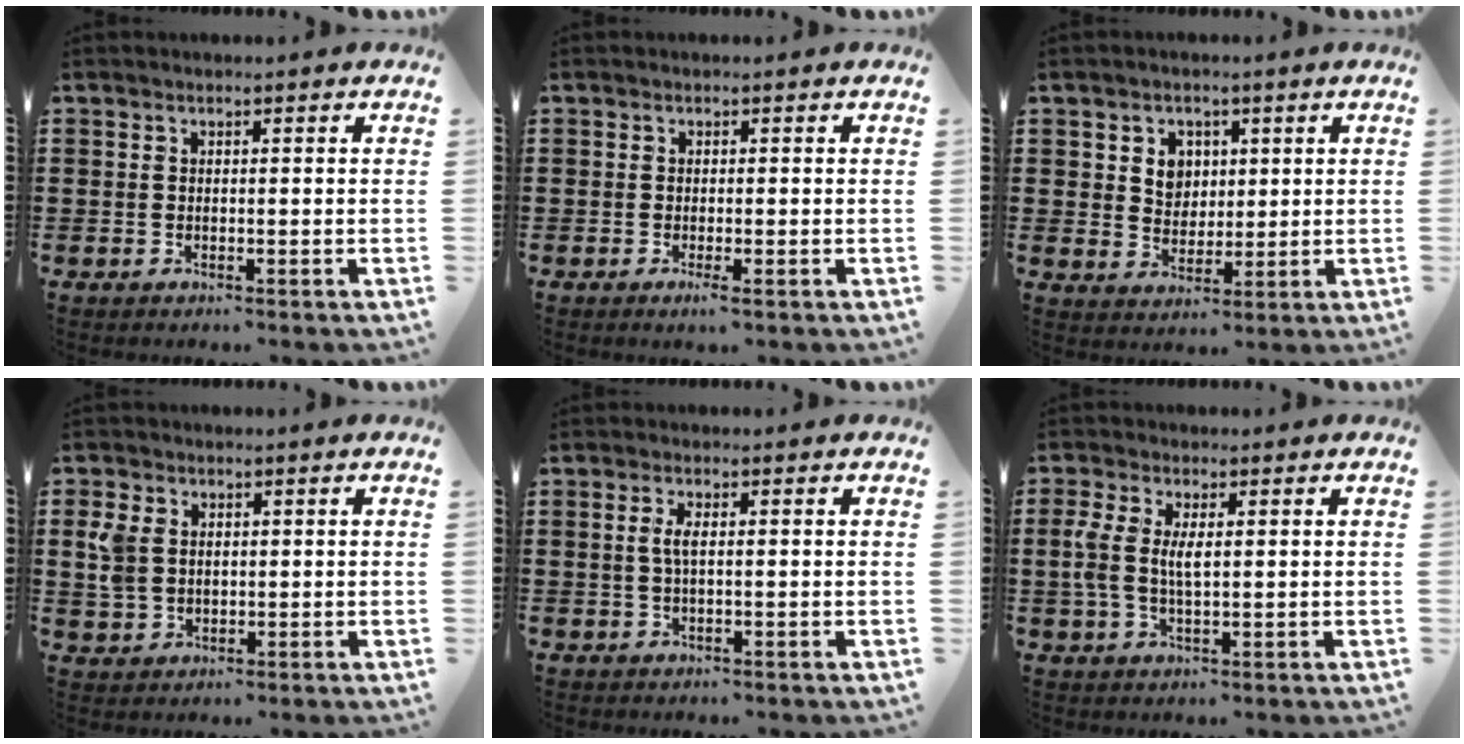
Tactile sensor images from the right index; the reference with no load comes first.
{"total": 1.1, "force": [-0.5, 0.0, 1.0], "torque": [-0.023, -0.006, -0.010]}
{"total": 4.3, "force": [1.5, 3.8, 1.4], "torque": [-0.037, 0.011, 0.024]}
{"total": 4.2, "force": [1.1, 3.1, 2.5], "torque": [-0.075, 0.007, 0.014]}
{"total": 2.2, "force": [0.1, 0.5, 2.2], "torque": [-0.049, -0.004, -0.002]}
{"total": 4.4, "force": [0.6, 1.9, 4.0], "torque": [-0.095, 0.002, 0.004]}